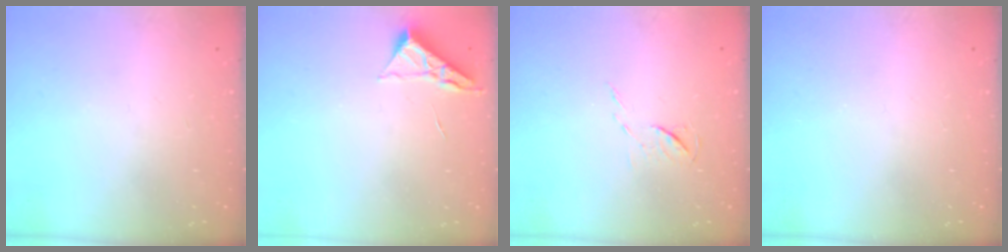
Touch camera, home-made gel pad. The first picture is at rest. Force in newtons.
{"total": 3.8, "press": 3.8, "slide": 0.5}
{"total": 4.9, "press": 4.9, "slide": 0.5}
{"total": 0.0}